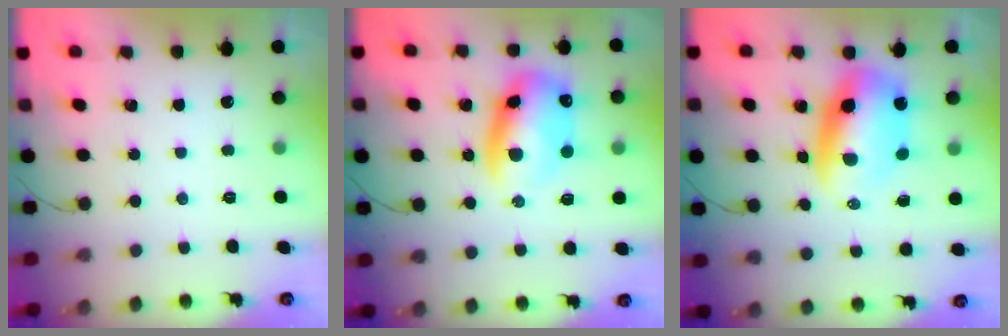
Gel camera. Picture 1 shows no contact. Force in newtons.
{"total": 12.1, "press": 11.7, "slide": 3.0}
{"total": 11.1, "press": 10.7, "slide": 3.2}